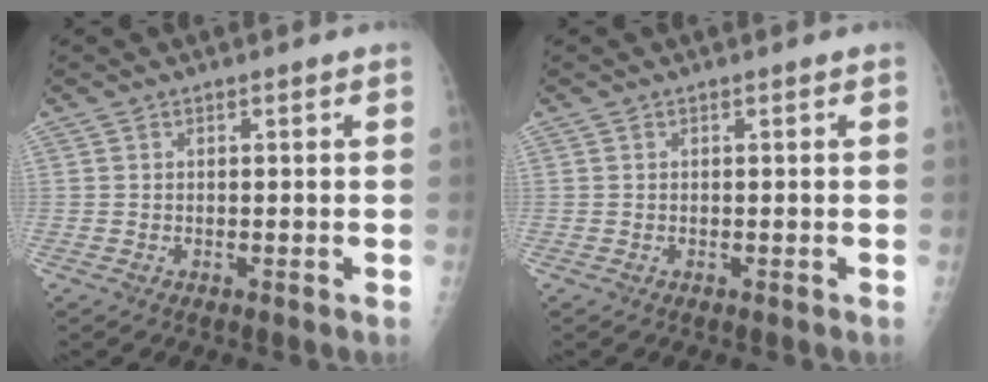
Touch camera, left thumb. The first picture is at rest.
{"total": 0.0}